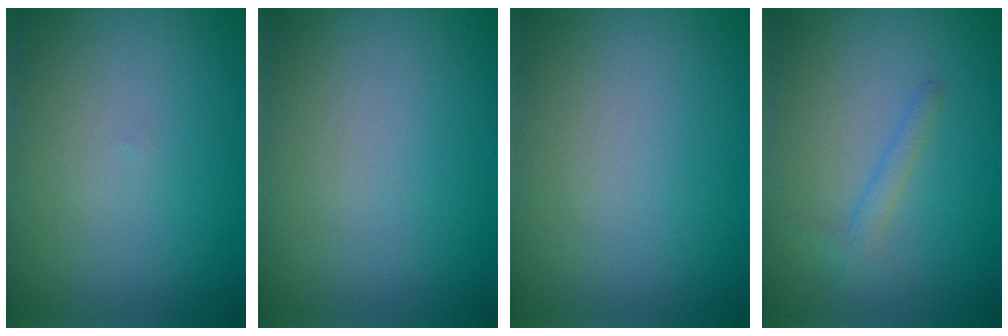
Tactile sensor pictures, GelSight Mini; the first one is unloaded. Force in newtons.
{"total": 0.0}
{"total": 0.0}
{"total": 1.3, "press": 1.3, "slide": 0.0}